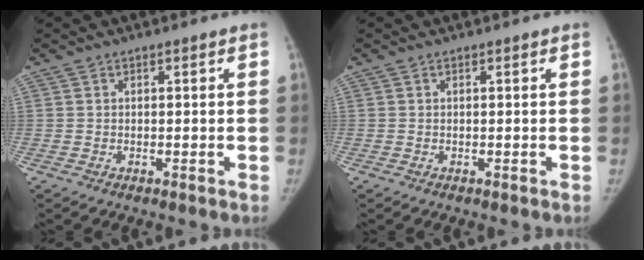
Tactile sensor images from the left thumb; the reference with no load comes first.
{"total": 0.0}